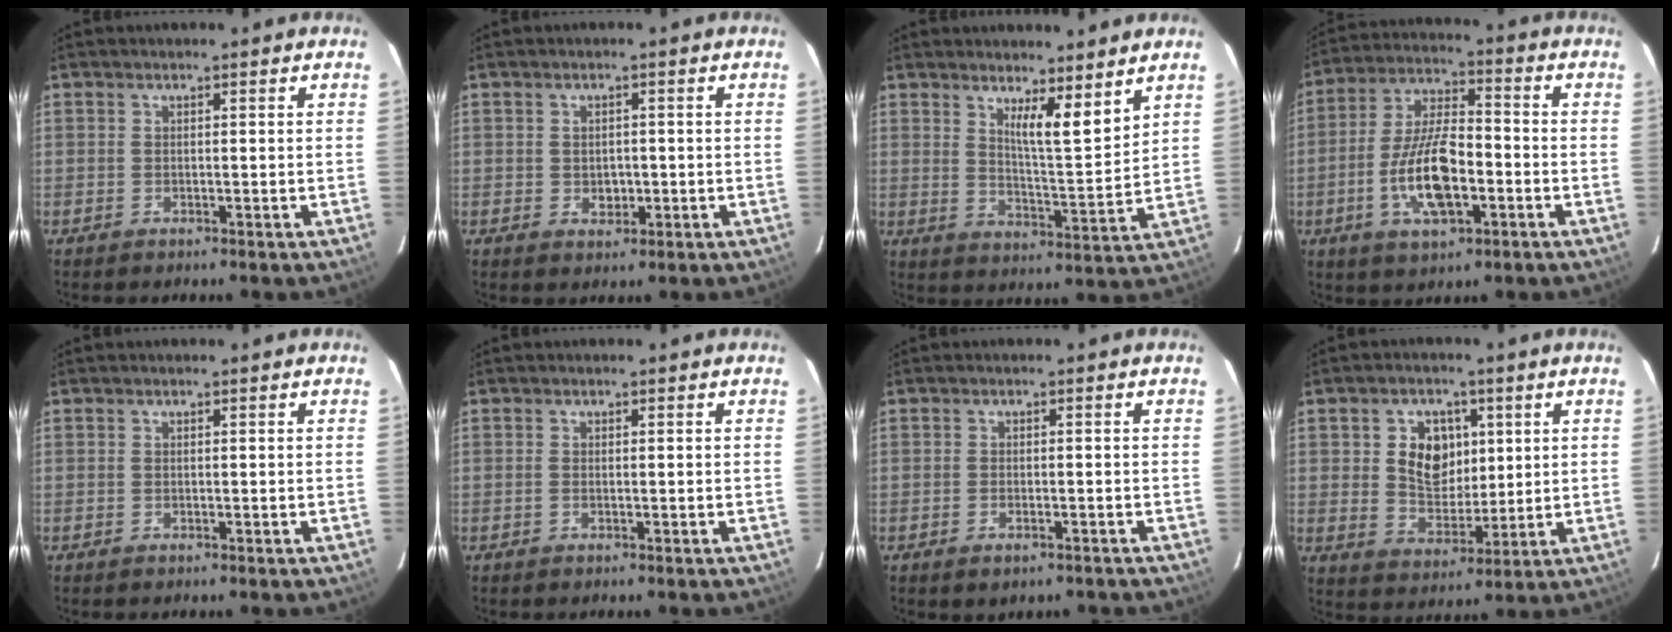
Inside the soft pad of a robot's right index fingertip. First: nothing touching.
{"total": 2.7, "force": [-0.2, 2.3, 1.3], "torque": [-0.021, 0.003, 0.002]}
{"total": 8.1, "force": [5.8, 0.8, 5.6], "torque": [-0.080, -0.020, 0.091]}
{"total": 13.4, "force": [-4.0, 5.3, 11.7], "torque": [-0.239, -0.001, -0.072]}
{"total": 0.0}
{"total": 0.0}
{"total": 3.5, "force": [-2.3, 1.6, 2.0], "torque": [-0.040, -0.009, -0.031]}
{"total": 8.9, "force": [2.2, 6.8, 5.3], "torque": [-0.098, 0.010, 0.048]}